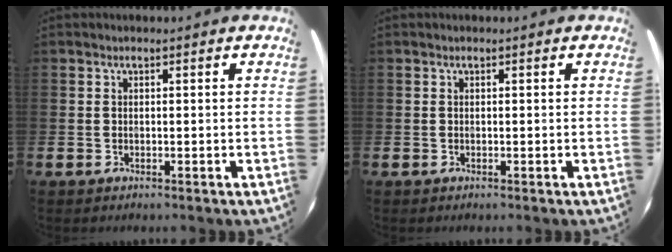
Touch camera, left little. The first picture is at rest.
{"total": 0.0}